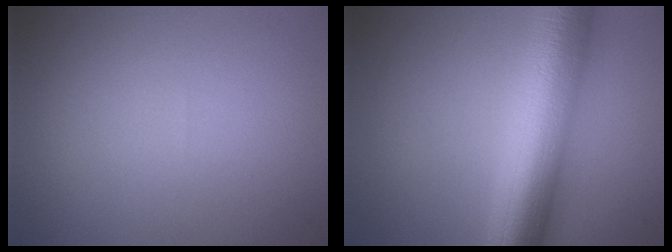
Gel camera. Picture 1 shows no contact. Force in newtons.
{"total": 10.7, "press": 10.7, "slide": 0.1}